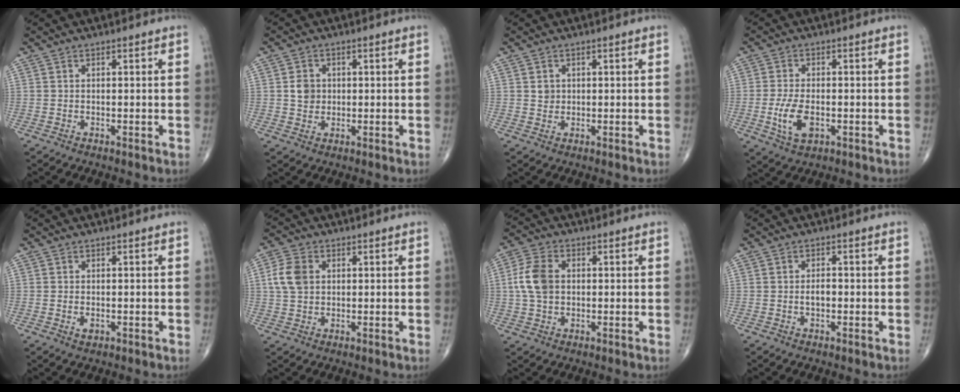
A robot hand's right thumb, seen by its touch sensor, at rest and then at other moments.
{"total": 3.6, "force": [0.4, 3.1, 1.7], "torque": [-0.014, 0.000, 0.007]}
{"total": 1.7, "force": [0.4, 1.5, 0.7], "torque": [-0.004, -0.001, 0.009]}
{"total": 6.7, "force": [-1.6, 3.5, 5.4], "torque": [-0.109, -0.003, -0.026]}
{"total": 1.3, "force": [-0.3, 0.8, 1.0], "torque": [-0.014, -0.003, -0.004]}
{"total": 6.2, "force": [1.2, 4.5, 4.1], "torque": [-0.081, 0.004, 0.020]}
{"total": 7.5, "force": [0.6, 5.1, 5.4], "torque": [-0.113, 0.011, 0.010]}
{"total": 2.0, "force": [-0.4, 1.1, 1.6], "torque": [-0.025, 0.003, -0.009]}